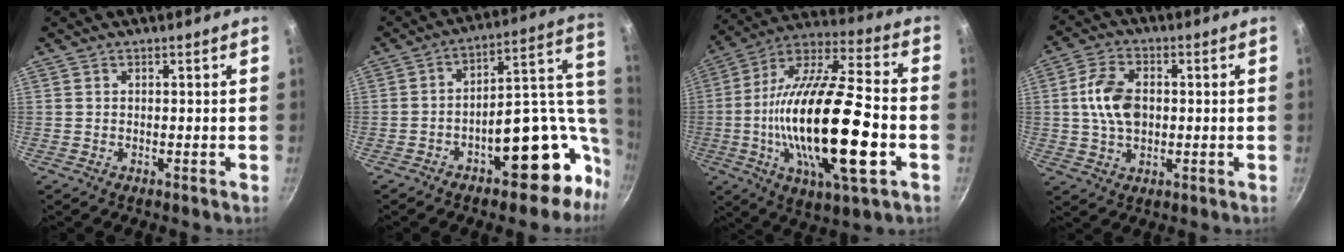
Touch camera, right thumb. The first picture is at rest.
{"total": 18.0, "force": [-6.1, 9.9, 13.7], "torque": [-0.096, 0.067, -0.079]}
{"total": 28.2, "force": [-5.2, 9.2, 26.2], "torque": [-0.470, 0.019, -0.094]}
{"total": 9.4, "force": [0.5, 6.2, 7.1], "torque": [-0.122, 0.012, 0.006]}